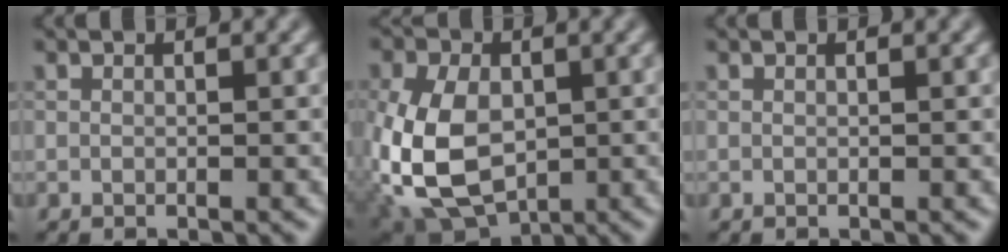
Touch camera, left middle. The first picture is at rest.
{"total": 9.1, "force": [-1.1, 6.0, 6.7], "torque": [-0.162, -0.010, -0.026]}
{"total": 0.0}